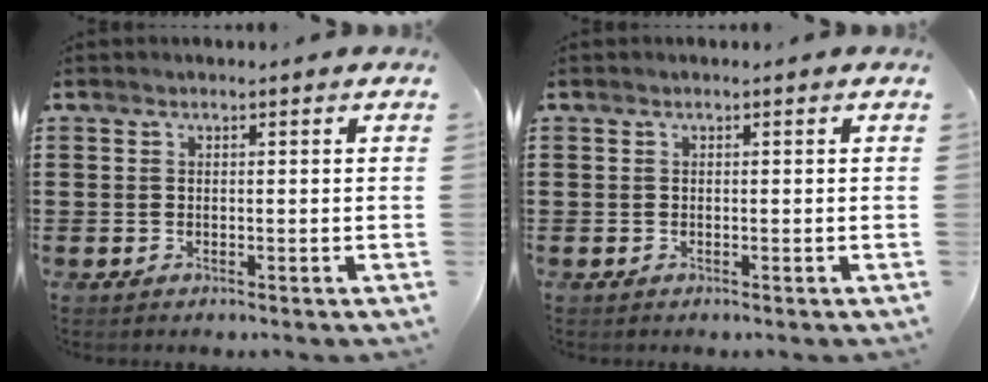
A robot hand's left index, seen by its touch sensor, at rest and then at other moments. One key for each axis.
{"total": 0.0}